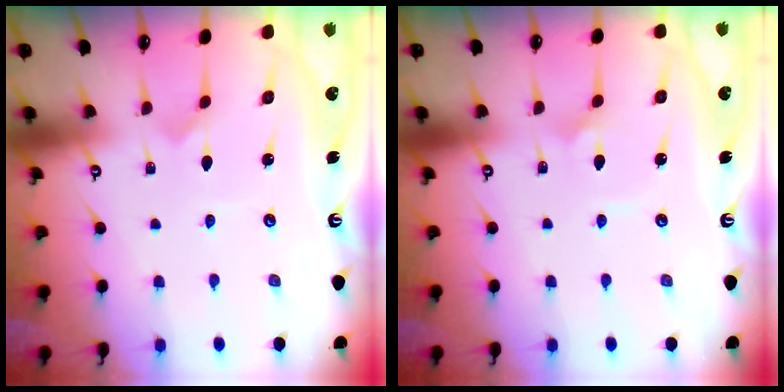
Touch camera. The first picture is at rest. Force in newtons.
{"total": 2.4, "press": 2.4, "slide": 0.2}